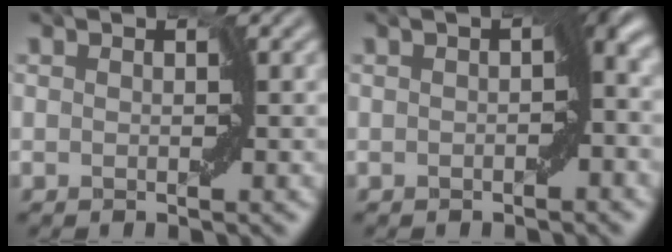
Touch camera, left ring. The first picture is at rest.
{"total": 4.5, "force": [-0.5, 2.1, 4.0], "torque": [-0.051, 0.004, -0.014]}